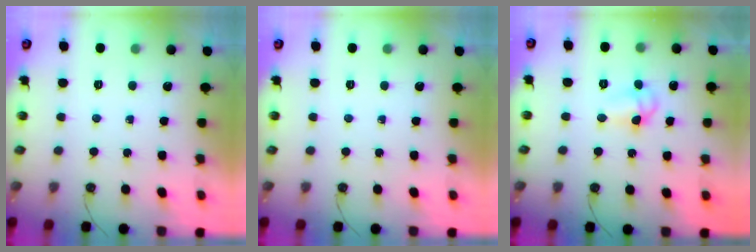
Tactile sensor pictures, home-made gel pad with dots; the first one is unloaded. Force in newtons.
{"total": 0.0}
{"total": 7.8, "press": 6.9, "slide": 3.6}